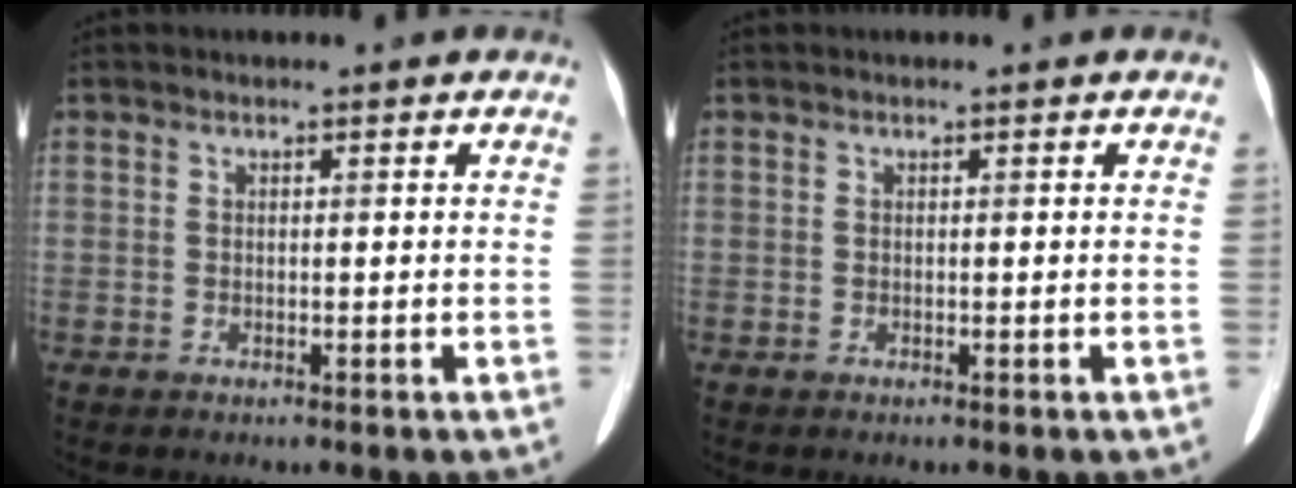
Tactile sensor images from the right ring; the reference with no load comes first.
{"total": 0.0}